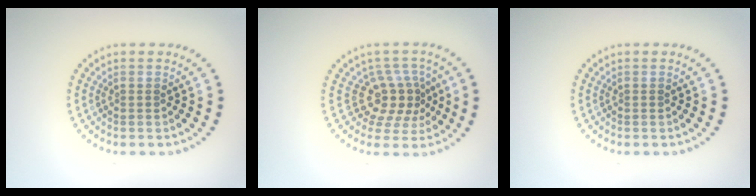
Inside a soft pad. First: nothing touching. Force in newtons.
{"total": 3.7, "press": 2.7, "slide": 2.4}
{"total": 0.0}